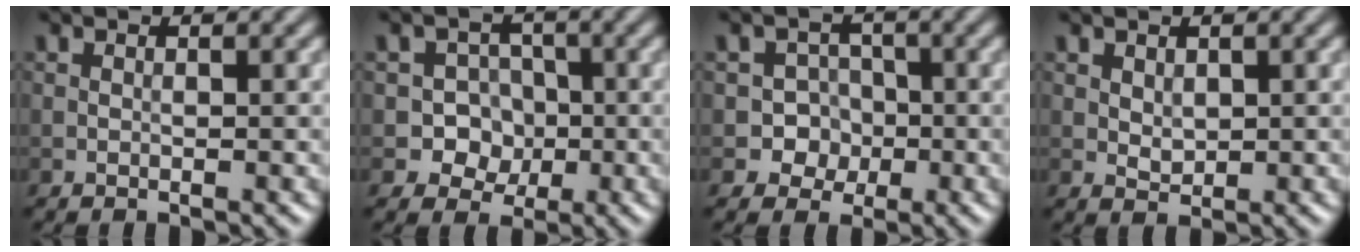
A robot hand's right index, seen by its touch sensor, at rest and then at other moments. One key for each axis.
{"total": 4.3, "fx": -1.0, "fy": 3.9, "fz": 1.5, "tx": 0.005, "ty": 0.007, "tz": -0.034}
{"total": 3.5, "fx": -1.1, "fy": 3.3, "fz": 0.8, "tx": 0.014, "ty": 0.008, "tz": -0.033}
{"total": 1.2, "fx": 0.5, "fy": 0.9, "fz": 0.6, "tx": -0.013, "ty": -0.004, "tz": 0.014}